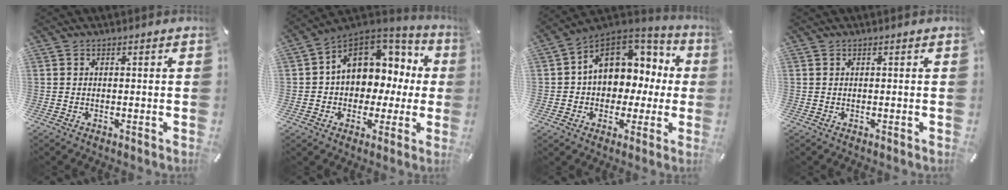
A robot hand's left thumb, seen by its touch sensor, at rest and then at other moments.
{"total": 11.7, "force": [3.9, 9.5, 5.6], "torque": [-0.092, -0.025, 0.077]}
{"total": 12.2, "force": [3.7, 9.9, 6.2], "torque": [-0.100, -0.019, 0.074]}
{"total": 0.0}